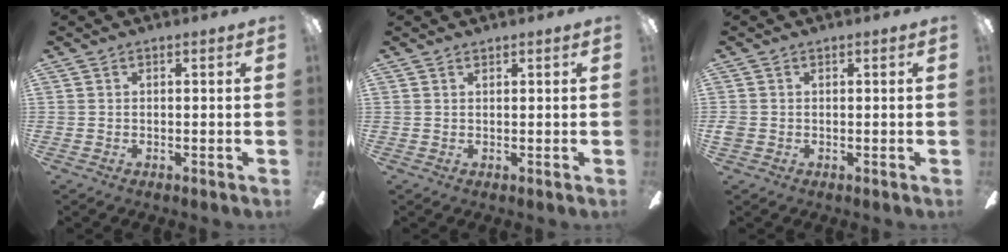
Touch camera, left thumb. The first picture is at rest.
{"total": 0.6, "force": [0.6, 0.1, 0.1], "torque": [-0.003, 0.000, 0.012]}
{"total": 1.4, "force": [-0.2, 1.3, 0.6], "torque": [-0.009, 0.004, -0.003]}